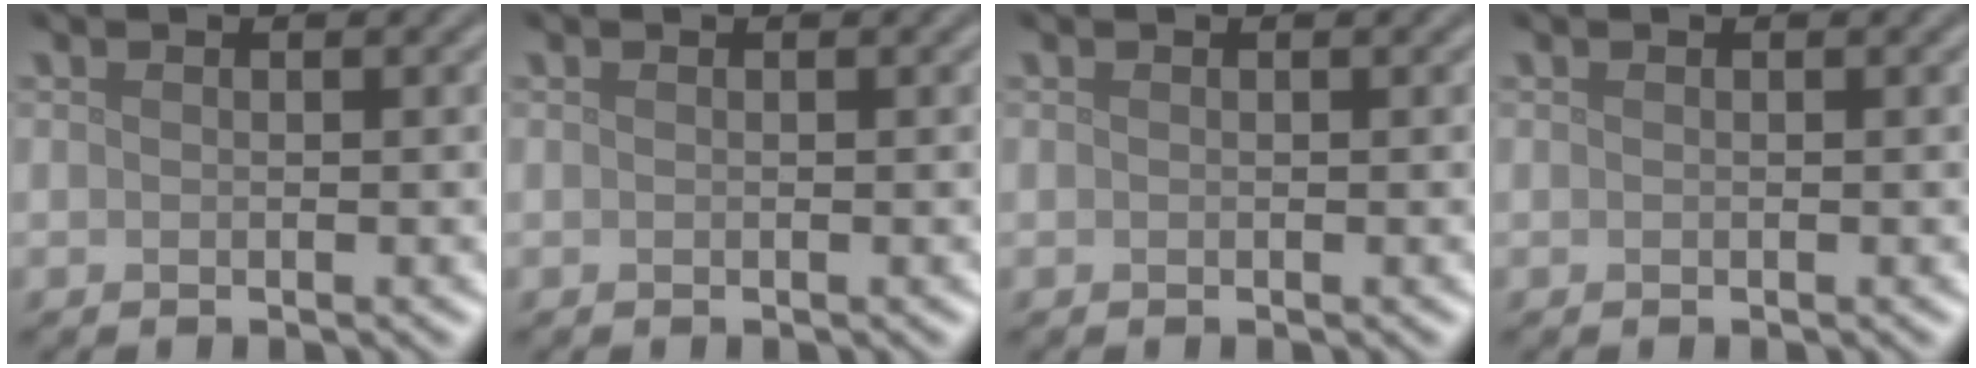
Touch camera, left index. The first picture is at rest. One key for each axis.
{"total": 0.0}
{"total": 0.0}
{"total": 0.0}